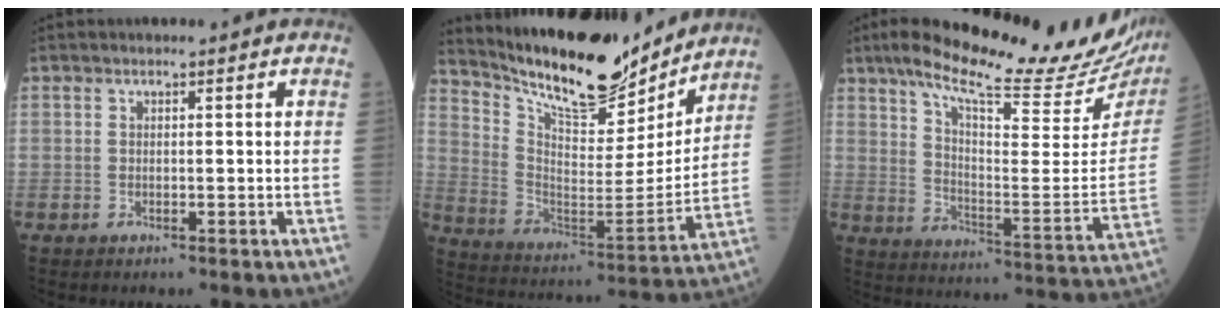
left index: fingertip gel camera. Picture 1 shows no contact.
{"total": 17.8, "force": [16.0, 4.0, 6.7], "torque": [-0.130, -0.024, 0.264]}
{"total": 26.6, "force": [22.0, 4.1, 14.4], "torque": [-0.229, -0.044, 0.293]}